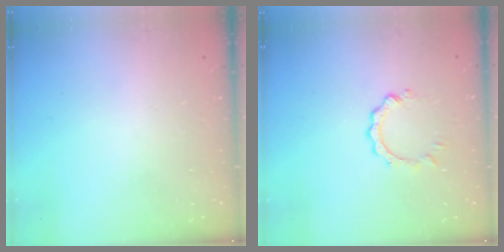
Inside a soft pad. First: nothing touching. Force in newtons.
{"total": 3.3, "press": 3.2, "slide": 0.3}